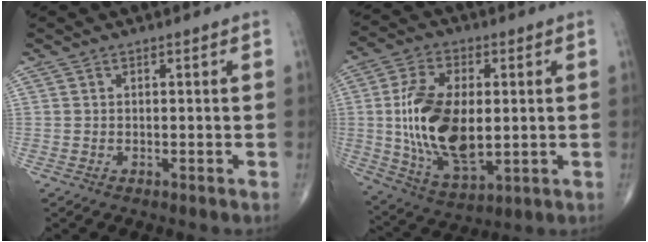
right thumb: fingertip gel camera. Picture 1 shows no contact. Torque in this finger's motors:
{"motor_torque": [2.38, 2.55, 1.98, 0.05, 0.23]}